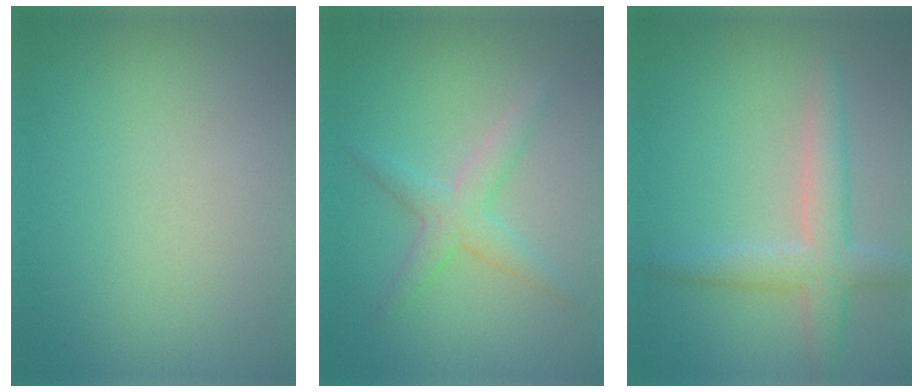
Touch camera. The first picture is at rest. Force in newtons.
{"total": 2.5, "press": 2.5, "slide": 0.1}
{"total": 3.7, "press": 3.7, "slide": 0.2}